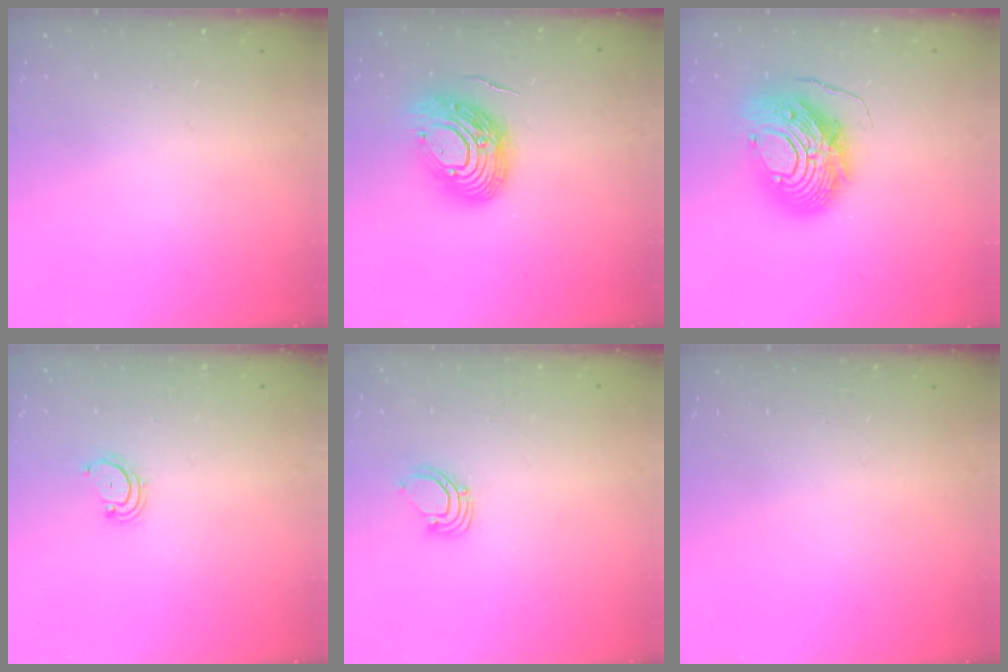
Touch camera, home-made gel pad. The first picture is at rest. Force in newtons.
{"total": 14.4, "press": 14.2, "slide": 2.0}
{"total": 15.2, "press": 15.1, "slide": 1.3}
{"total": 2.9, "press": 2.9, "slide": 0.3}
{"total": 2.9, "press": 2.9, "slide": 0.3}
{"total": 0.0}